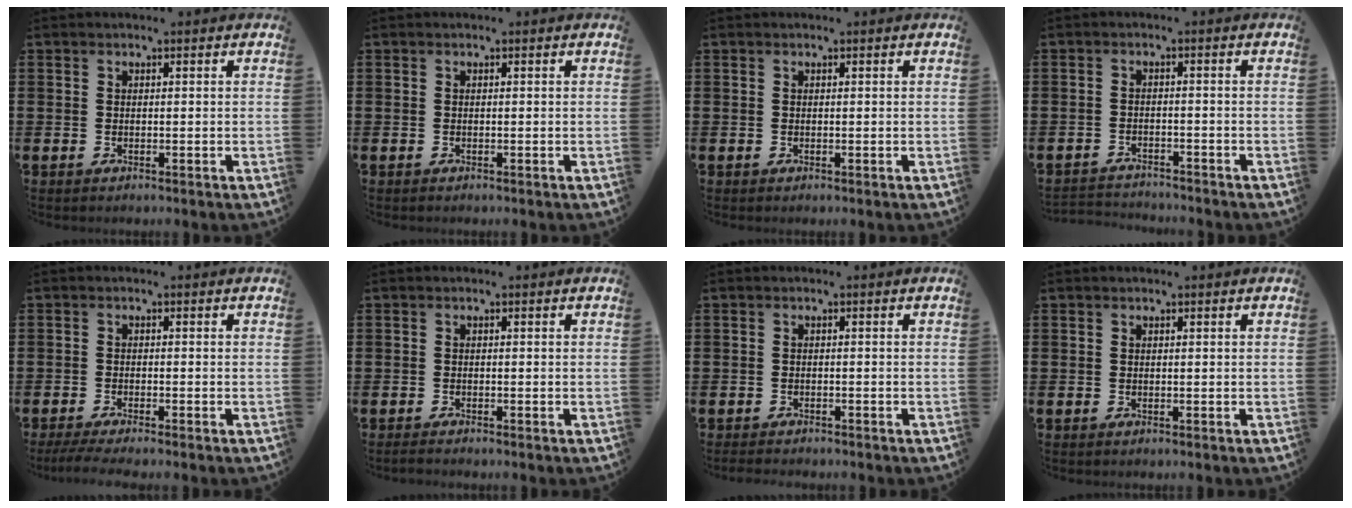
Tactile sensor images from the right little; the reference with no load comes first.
{"total": 0.0}
{"total": 0.6, "force": [0.6, -0.1, 0.0], "torque": [0.002, 0.004, 0.012]}
{"total": 2.1, "force": [-2.1, 0.1, -0.3], "torque": [-0.002, 0.002, -0.047]}
{"total": 1.7, "force": [-1.2, 0.0, 1.1], "torque": [-0.017, -0.001, -0.023]}
{"total": 0.6, "force": [-0.5, 0.0, 0.3], "torque": [-0.006, -0.002, -0.011]}
{"total": 0.0}
{"total": 0.0}